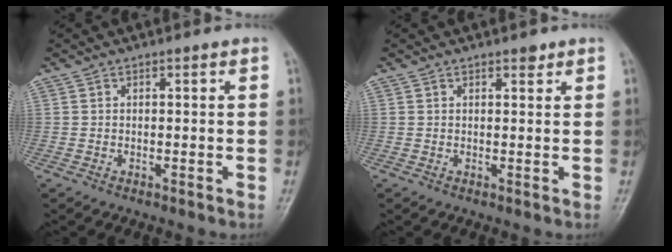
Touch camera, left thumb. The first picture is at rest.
{"total": 1.3, "force": [0.9, 0.6, 0.6], "torque": [-0.002, -0.005, 0.011]}